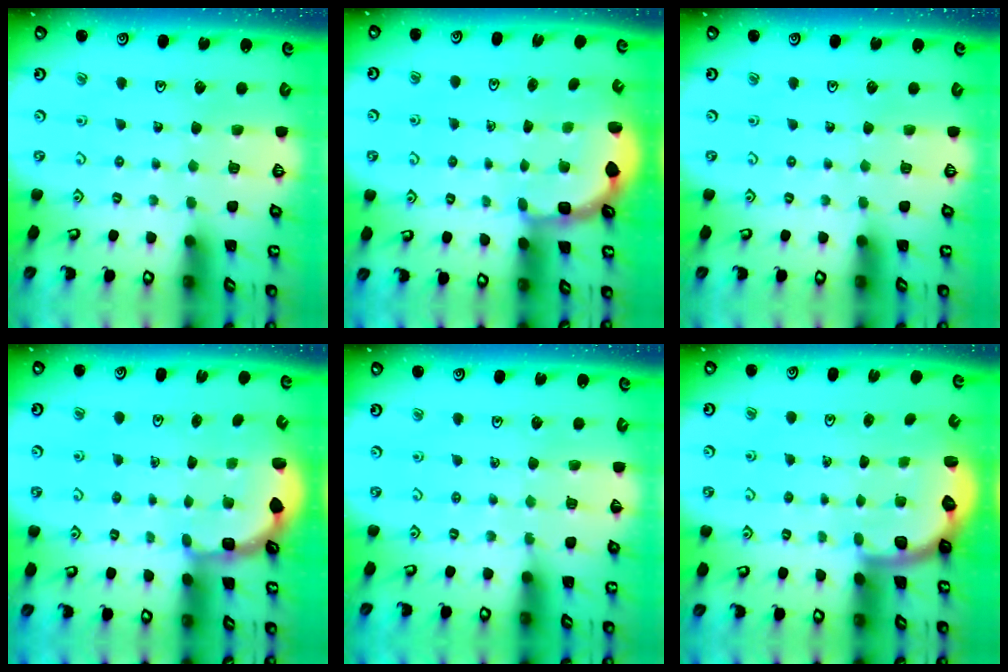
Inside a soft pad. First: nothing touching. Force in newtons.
{"total": 2.8, "press": 2.5, "slide": 1.4}
{"total": 0.0}
{"total": 2.7, "press": 2.4, "slide": 1.4}
{"total": 4.5, "press": 4.3, "slide": 1.3}
{"total": 2.5, "press": 2.1, "slide": 1.3}